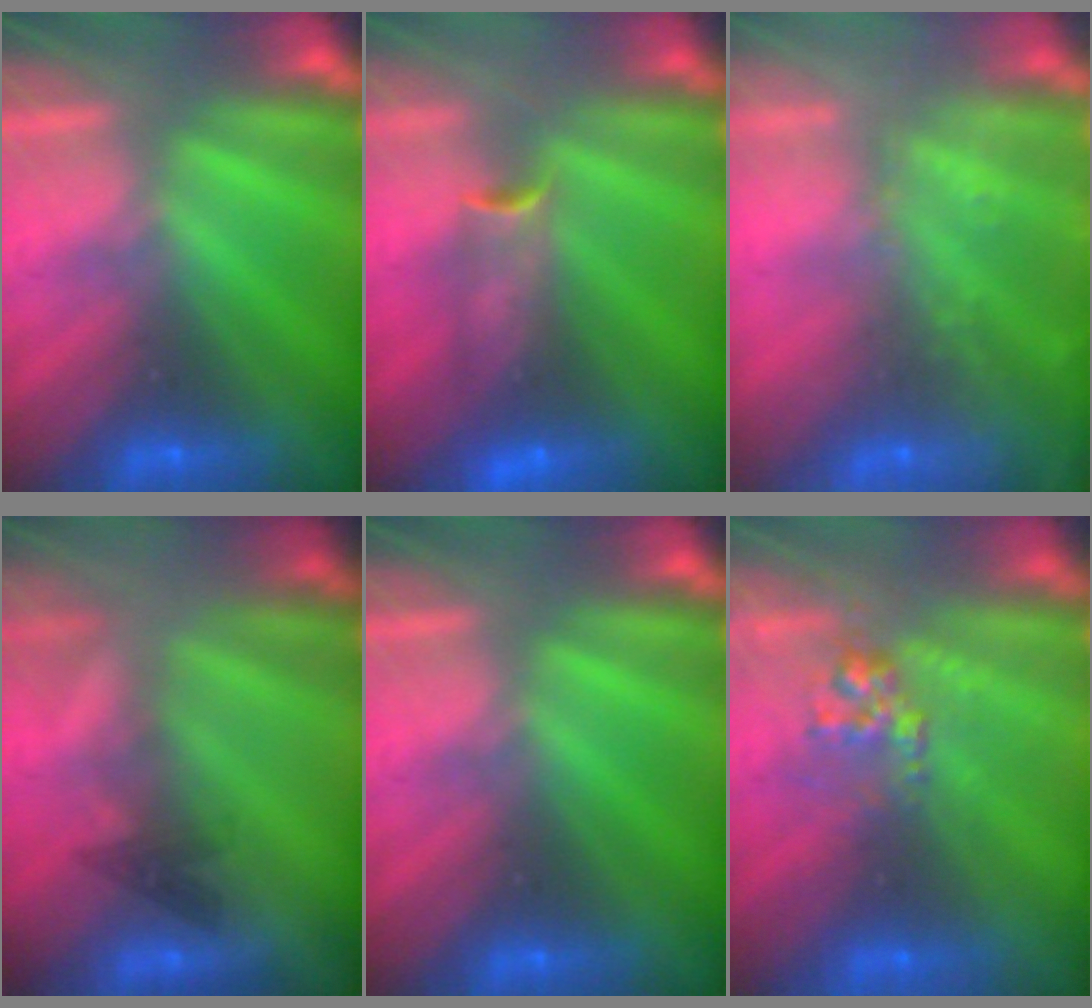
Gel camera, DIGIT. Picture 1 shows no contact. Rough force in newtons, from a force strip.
{"total": 7.7}
{"total": 7.5}
{"total": 2.2}
{"total": 0.0}
{"total": 2.7}